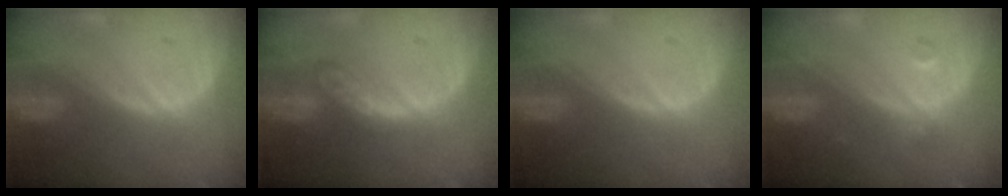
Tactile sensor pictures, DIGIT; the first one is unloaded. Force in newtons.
{"total": 4.7, "press": 4.7, "slide": 0.2}
{"total": 0.0}
{"total": 1.5, "press": 1.5, "slide": 0.1}